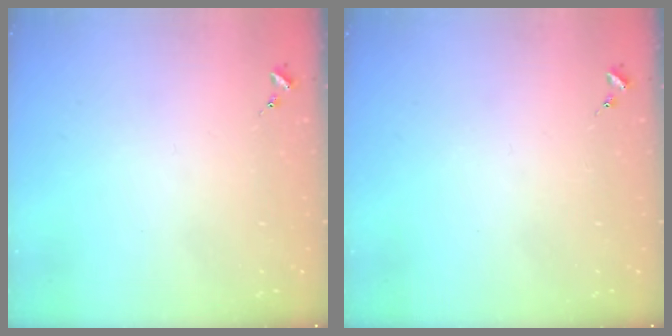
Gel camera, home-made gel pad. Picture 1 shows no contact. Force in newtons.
{"total": 0.0}